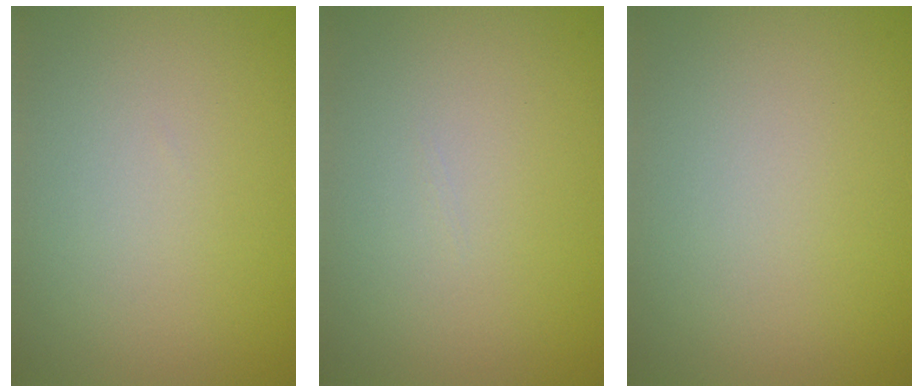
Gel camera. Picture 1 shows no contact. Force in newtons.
{"total": 0.0}
{"total": 0.0}